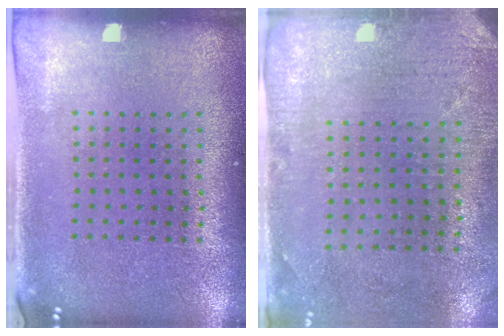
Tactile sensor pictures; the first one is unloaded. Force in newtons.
{"total": 2.9, "press": 2.4, "slide": 1.7}